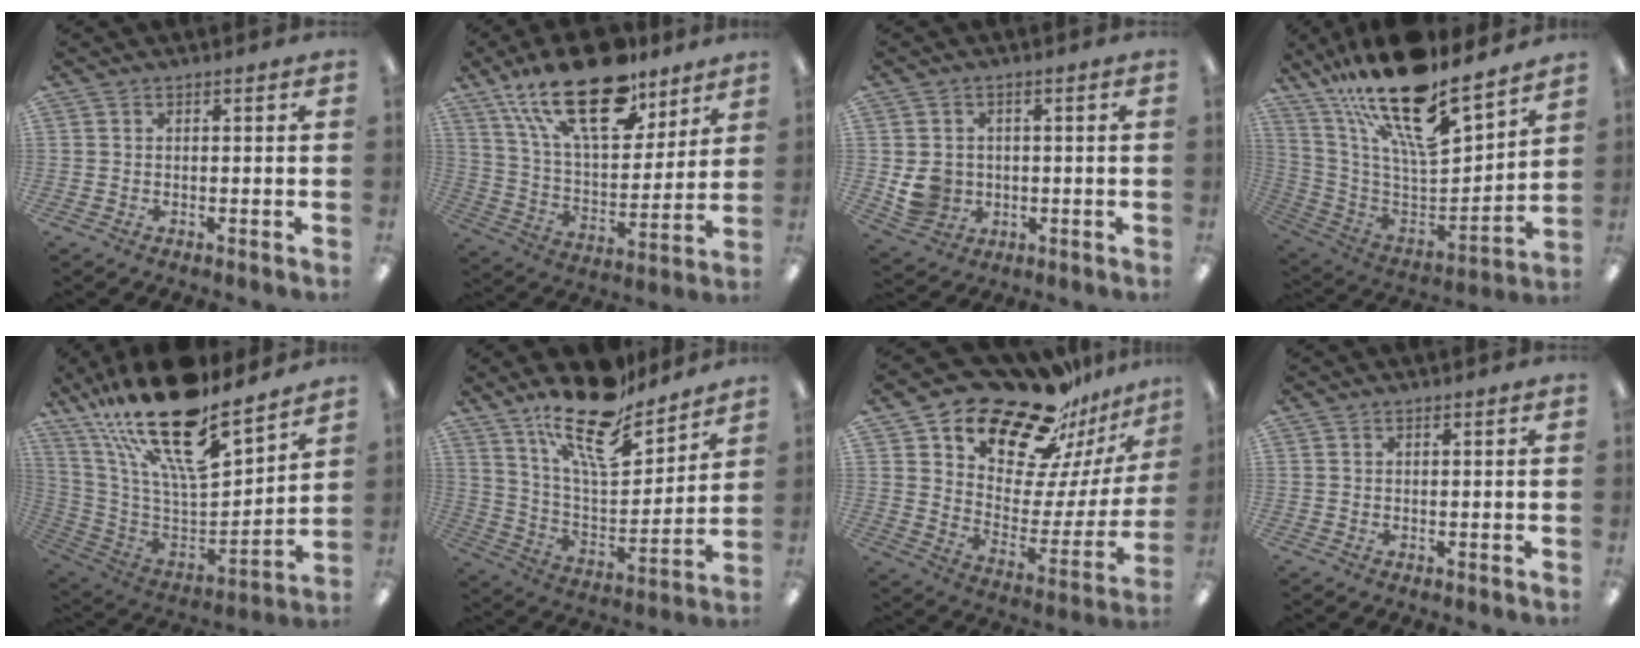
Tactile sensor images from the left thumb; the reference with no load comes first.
{"total": 24.5, "force": [15.9, 10.8, 15.2], "torque": [-0.267, -0.080, 0.274]}
{"total": 6.5, "force": [0.0, 6.1, 2.2], "torque": [-0.047, 0.009, 0.006]}
{"total": 22.7, "force": [17.3, 6.1, 13.3], "torque": [-0.242, -0.124, 0.296]}
{"total": 24.4, "force": [17.8, 7.7, 14.9], "torque": [-0.268, -0.125, 0.306]}
{"total": 19.4, "force": [14.6, 6.7, 10.9], "torque": [-0.185, -0.096, 0.250]}
{"total": 22.3, "force": [18.6, 9.6, 7.9], "torque": [-0.123, -0.135, 0.322]}
{"total": 0.0}